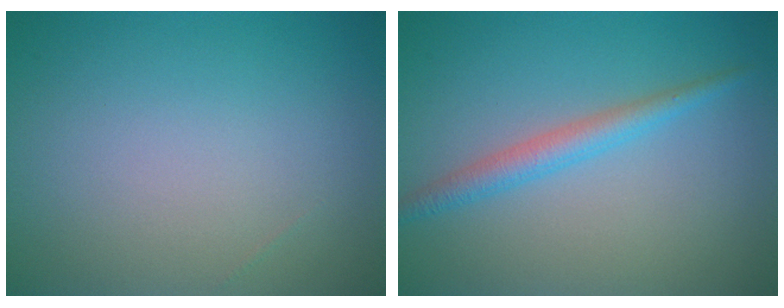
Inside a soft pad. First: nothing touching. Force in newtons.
{"total": 2.4, "press": 2.4, "slide": 0.1}